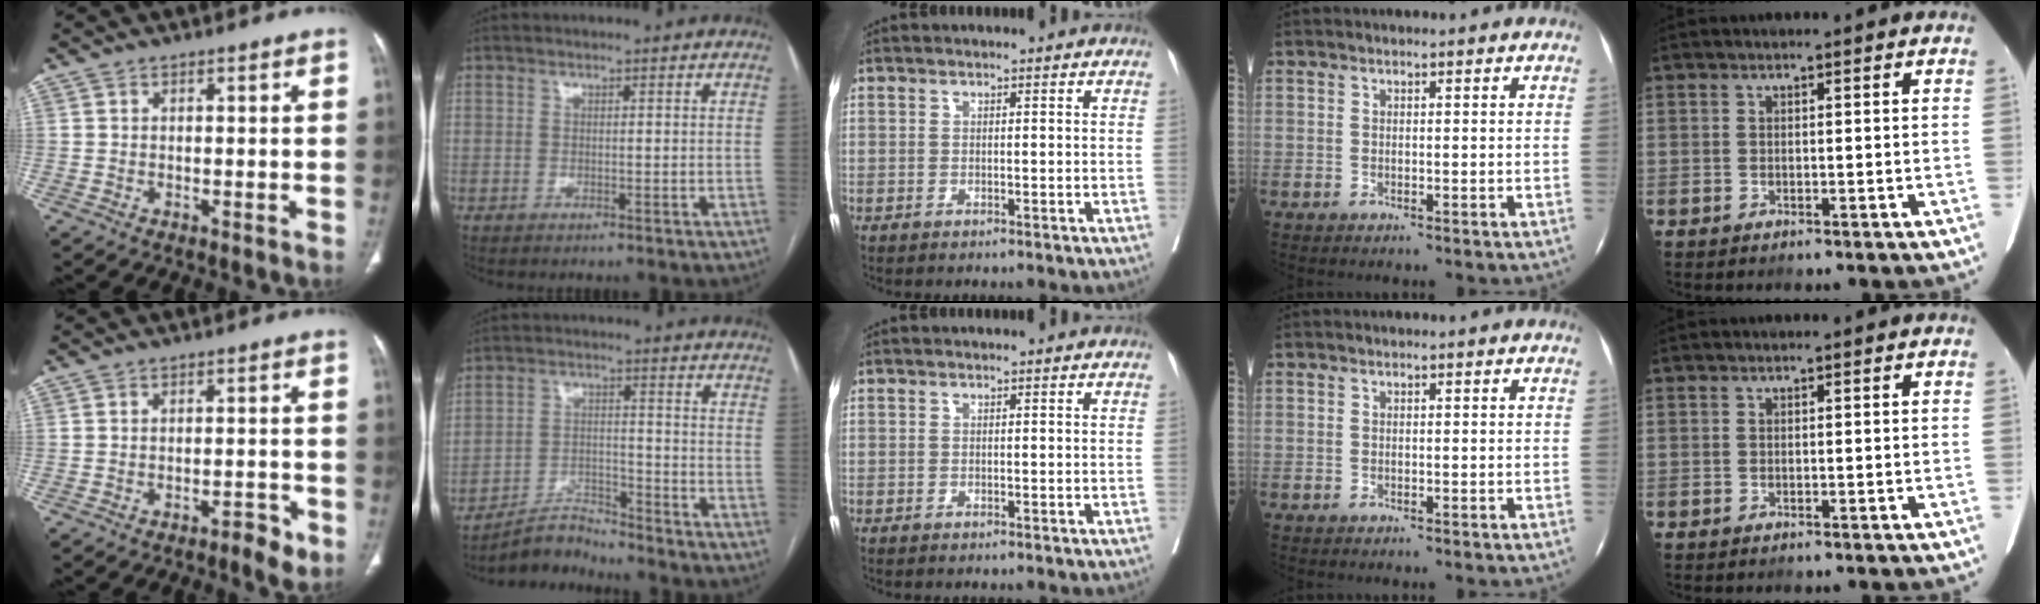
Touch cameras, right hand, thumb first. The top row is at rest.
{"thumb": {"total": 3.8, "force": [-2.3, 1.2, 2.8], "torque": [-0.036, 0.012, -0.030]}, "index": {"total": 5.1, "force": [-5.0, 0.7, -0.5], "torque": [0.010, 0.005, -0.086]}}